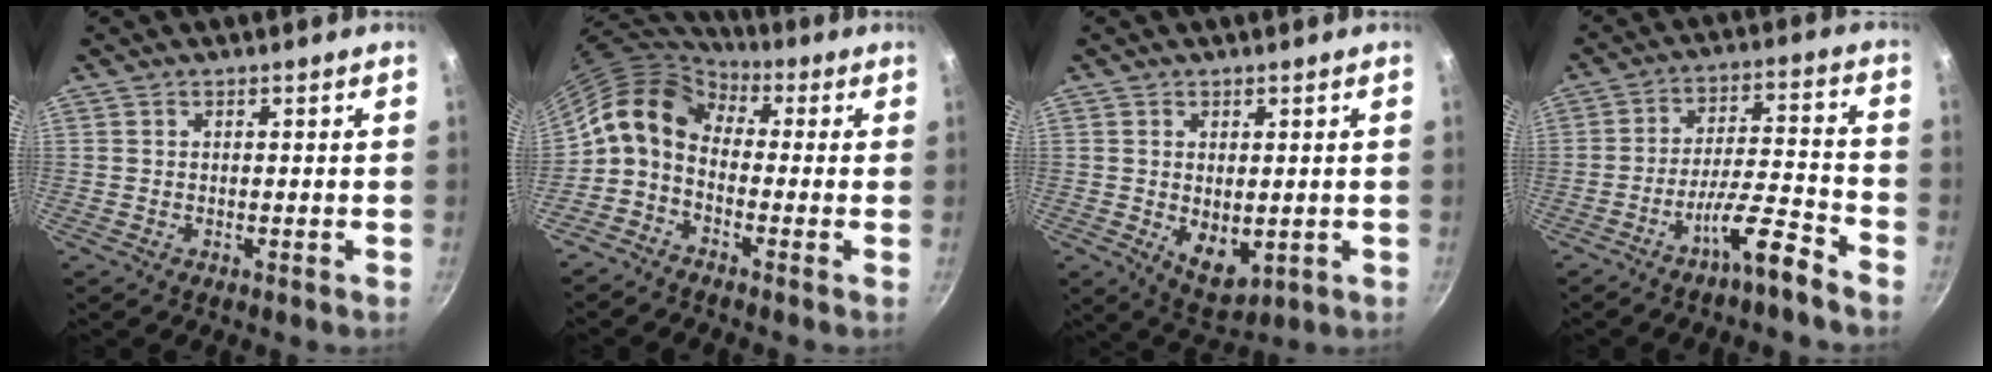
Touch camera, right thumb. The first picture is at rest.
{"total": 9.5, "force": [0.1, 6.8, 6.6], "torque": [-0.112, 0.037, -0.020]}
{"total": 7.0, "force": [-0.3, 4.2, 5.6], "torque": [-0.078, -0.017, 0.010]}
{"total": 9.4, "force": [-6.7, 1.1, 6.4], "torque": [-0.108, 0.055, -0.111]}